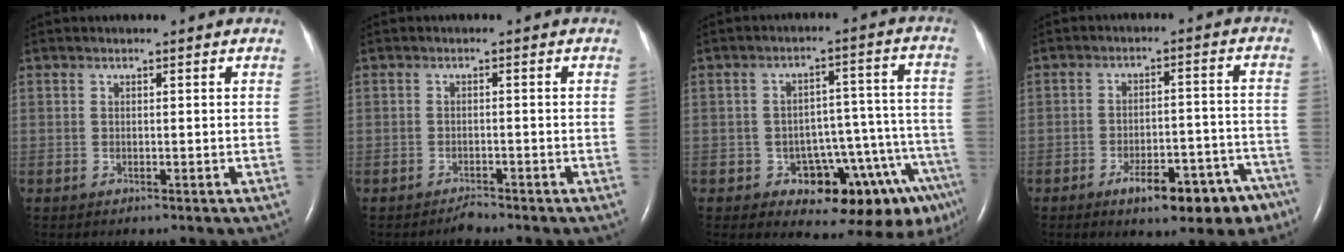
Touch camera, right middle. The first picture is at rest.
{"total": 1.4, "force": [-1.3, 0.1, 0.2], "torque": [-0.006, -0.003, -0.020]}
{"total": 13.0, "force": [-7.7, 5.0, 9.3], "torque": [-0.083, 0.055, -0.097]}
{"total": 11.8, "force": [-8.2, 4.1, 7.4], "torque": [-0.081, 0.026, -0.113]}